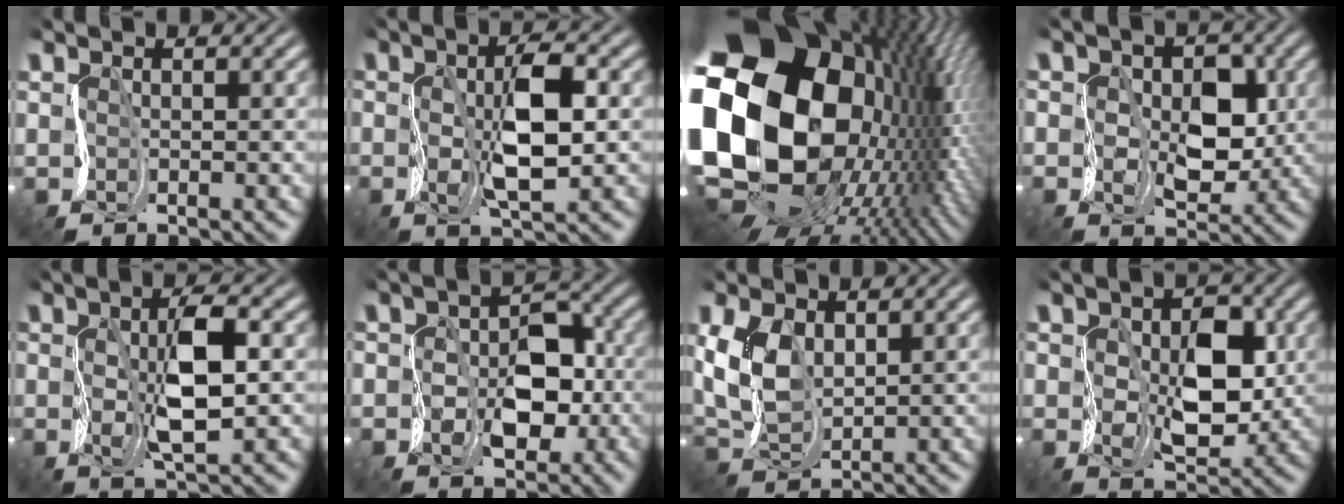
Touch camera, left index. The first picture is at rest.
{"total": 4.4, "force": [-0.2, 1.4, 4.2], "torque": [-0.098, -0.003, 0.000]}
{"total": 21.4, "force": [0.2, 15.3, 15.0], "torque": [-0.335, -0.056, 0.035]}
{"total": 4.5, "force": [-0.3, 3.3, 3.1], "torque": [-0.068, -0.012, 0.003]}
{"total": 4.2, "force": [-0.1, 1.1, 4.0], "torque": [-0.096, -0.002, 0.001]}
{"total": 5.0, "force": [-1.3, 3.5, 3.4], "torque": [-0.065, -0.005, -0.015]}
{"total": 4.2, "force": [0.9, 2.7, 3.1], "torque": [-0.103, 0.003, 0.023]}
{"total": 5.2, "force": [-0.3, 3.5, 3.9], "torque": [-0.087, -0.013, 0.005]}